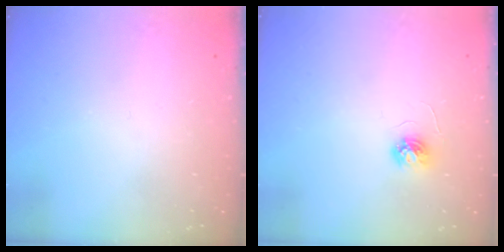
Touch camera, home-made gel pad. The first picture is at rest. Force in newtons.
{"total": 3.7, "press": 3.7, "slide": 0.3}